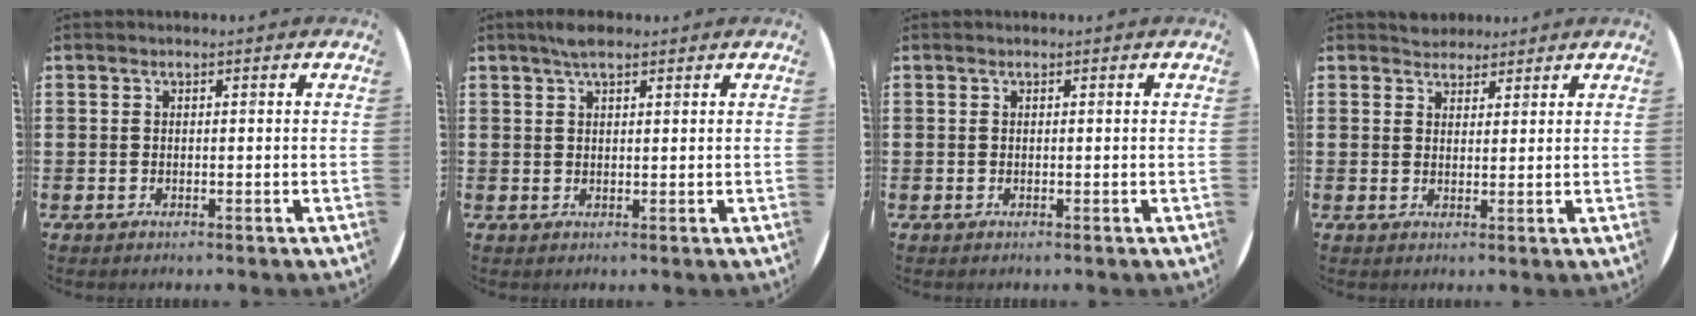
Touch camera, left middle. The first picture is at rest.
{"total": 2.5, "force": [1.9, 0.7, 1.4], "torque": [-0.031, 0.007, 0.034]}
{"total": 0.0}
{"total": 2.5, "force": [2.4, 0.8, -0.2], "torque": [0.007, -0.003, 0.045]}